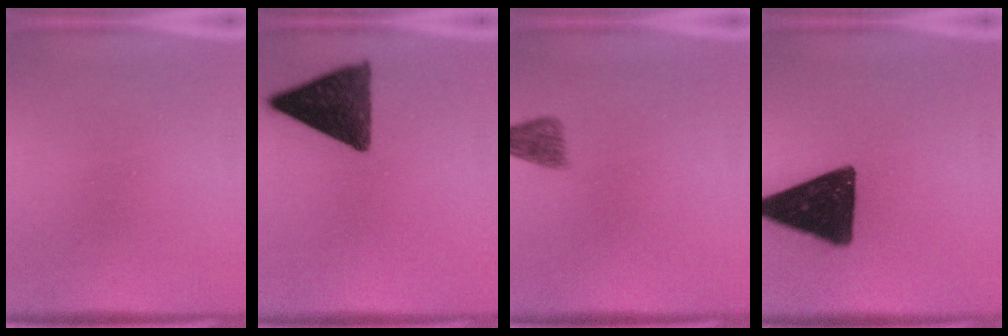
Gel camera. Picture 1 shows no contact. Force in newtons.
{"total": 12.6}
{"total": 2.1}
{"total": 17.6}